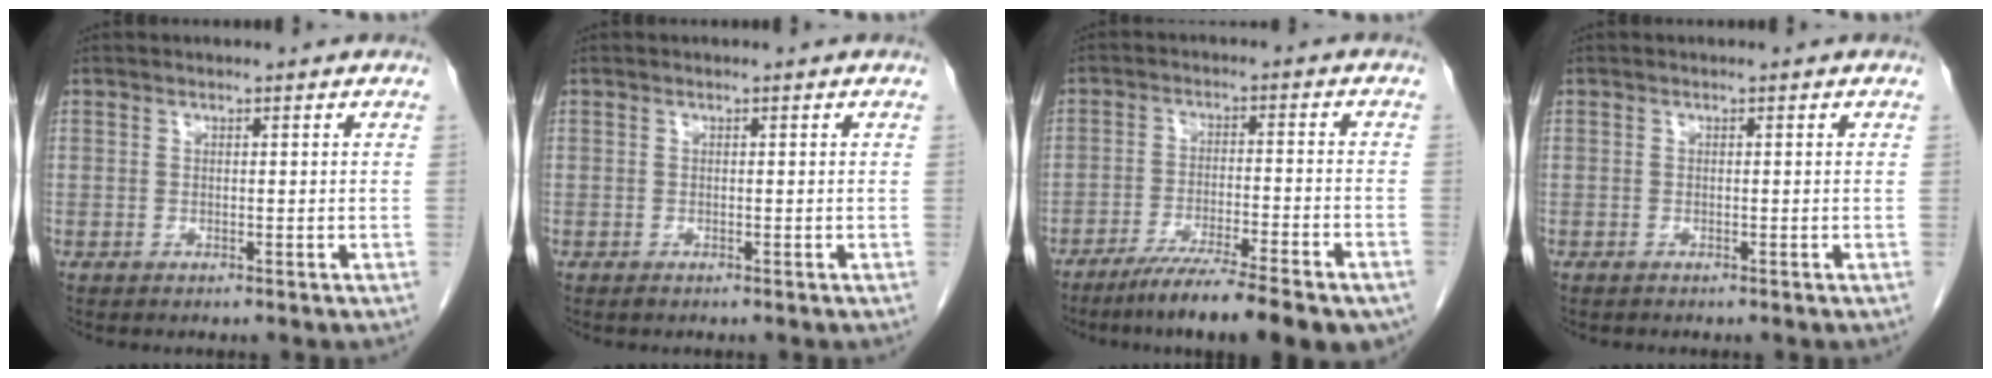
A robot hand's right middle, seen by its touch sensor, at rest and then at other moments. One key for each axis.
{"total": 0.0}
{"total": 15.2, "fx": -11.7, "fy": 1.5, "fz": 9.6, "tx": -0.118, "ty": -0.022, "tz": -0.178}
{"total": 0.0}